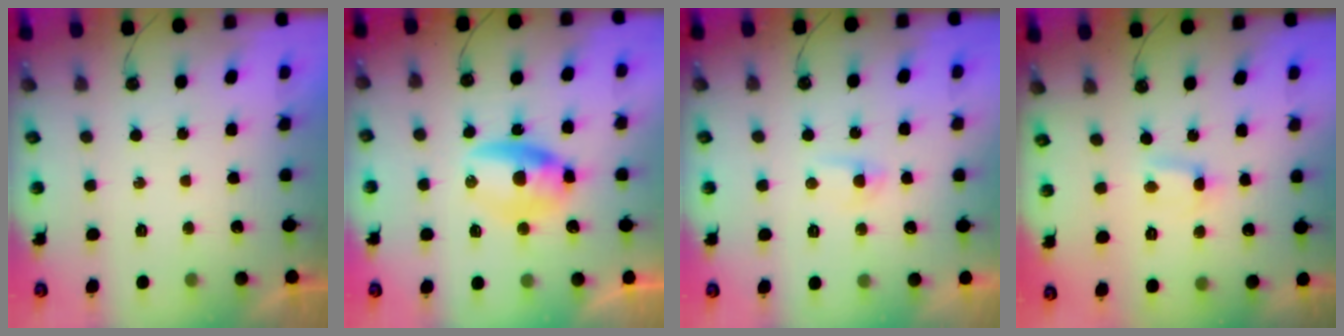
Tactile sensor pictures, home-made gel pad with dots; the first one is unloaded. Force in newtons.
{"total": 10.3, "press": 9.2, "slide": 4.6}
{"total": 3.2, "press": 3.2, "slide": 0.4}
{"total": 0.6, "press": 0.4, "slide": 0.5}